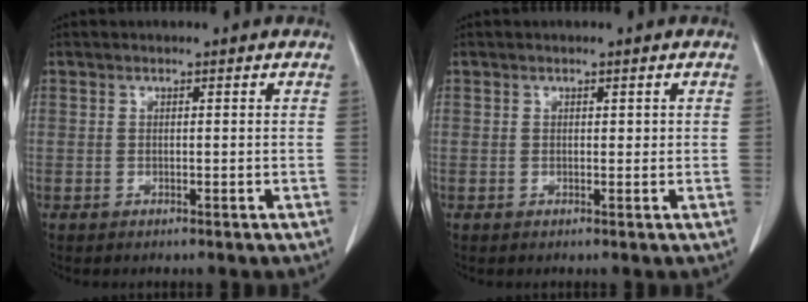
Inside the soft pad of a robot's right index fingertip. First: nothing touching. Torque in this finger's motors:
{"motor_torque": [0.07, -0.03, 0.02, 0.01]}